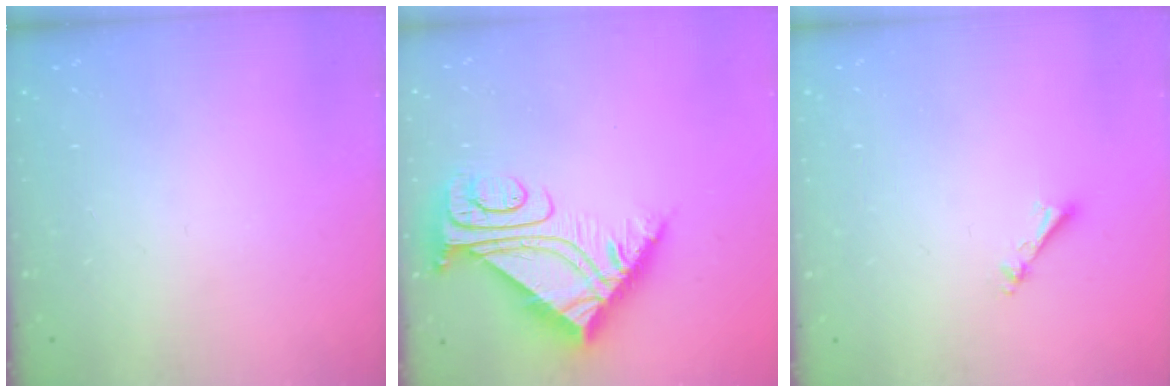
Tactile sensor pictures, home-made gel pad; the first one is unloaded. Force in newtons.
{"total": 10.2, "press": 10.1, "slide": 0.8}
{"total": 3.2, "press": 3.2, "slide": 0.3}